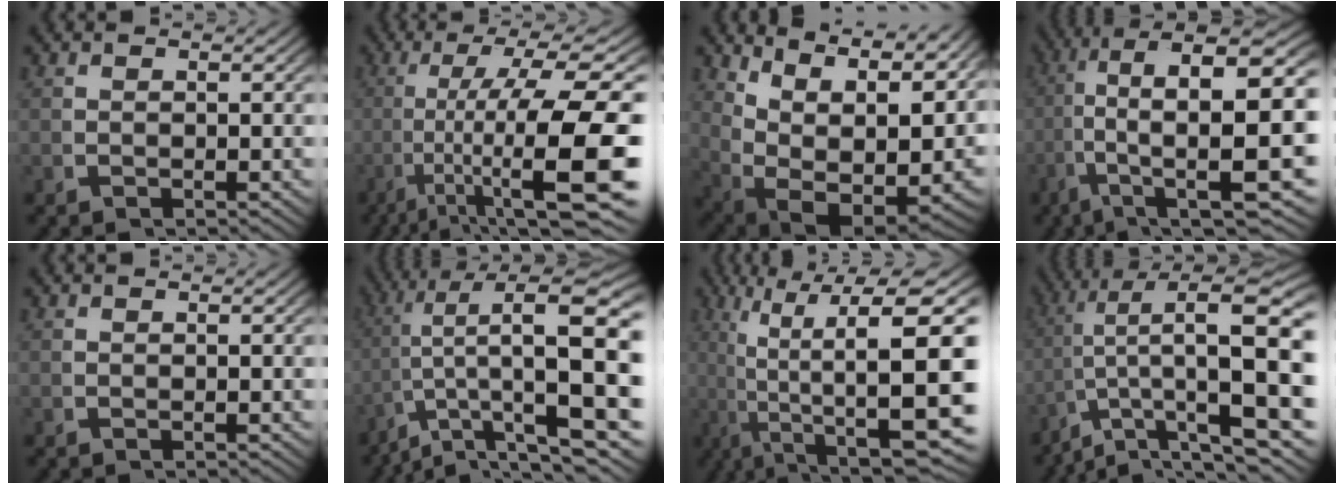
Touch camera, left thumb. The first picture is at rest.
{"total": 14.7, "force": [-0.4, 6.2, 13.3], "torque": [-0.227, -0.030, 0.020]}
{"total": 17.4, "force": [-0.3, 12.4, 12.3], "torque": [-0.248, -0.063, 0.019]}
{"total": 16.7, "force": [0.7, 9.1, 13.9], "torque": [-0.254, -0.042, 0.033]}
{"total": 0.0}
{"total": 14.1, "force": [1.9, 6.3, 12.5], "torque": [-0.182, -0.004, 0.038]}
{"total": 16.1, "force": [-1.4, 8.5, 13.6], "torque": [-0.245, -0.067, 0.018]}
{"total": 12.8, "force": [1.6, 5.5, 11.5], "torque": [-0.166, -0.003, 0.034]}